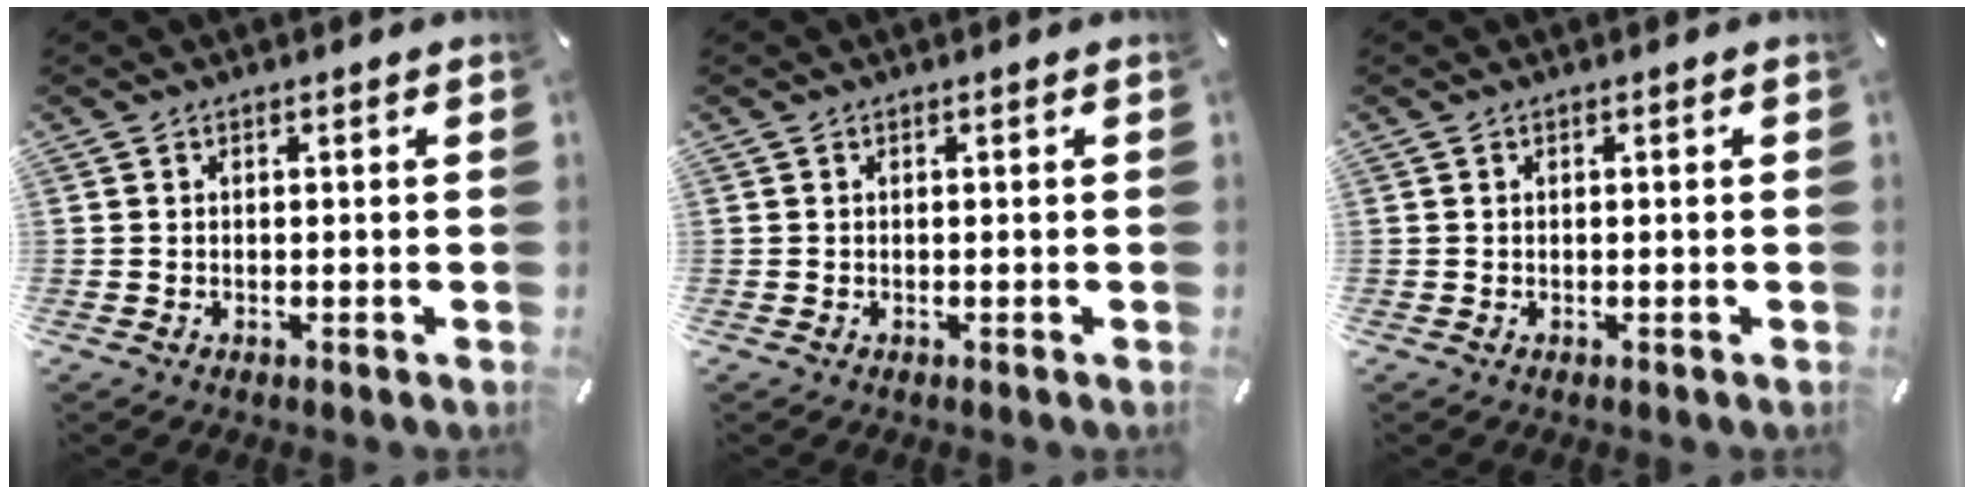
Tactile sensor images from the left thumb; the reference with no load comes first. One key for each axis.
{"total": 0.0}
{"total": 0.0}